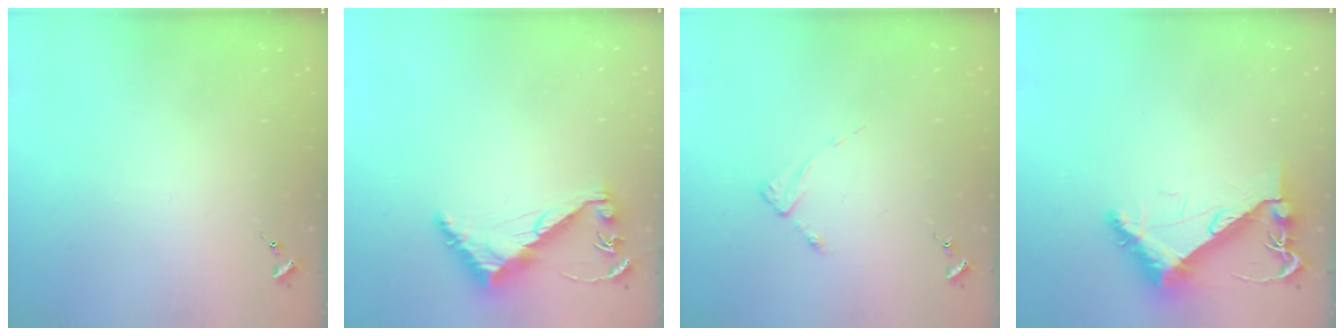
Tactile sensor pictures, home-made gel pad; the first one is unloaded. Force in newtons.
{"total": 7.3, "press": 7.3, "slide": 0.6}
{"total": 2.4, "press": 2.4, "slide": 0.3}
{"total": 8.3, "press": 8.2, "slide": 1.0}